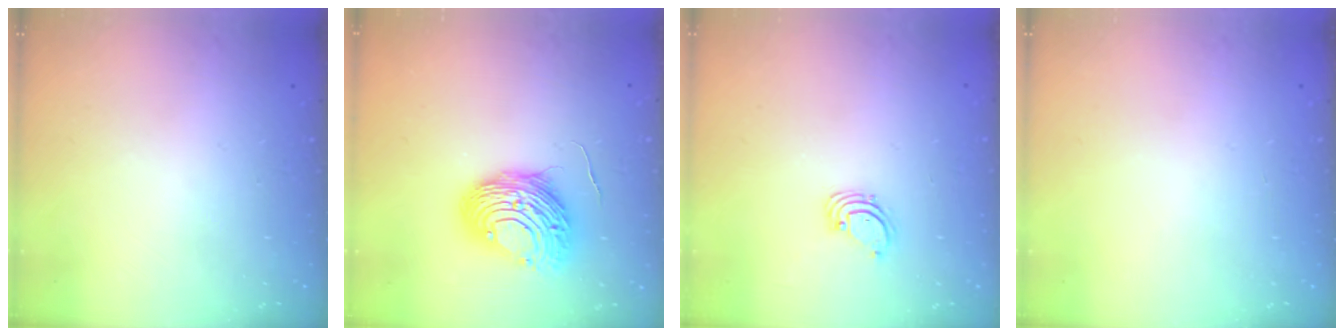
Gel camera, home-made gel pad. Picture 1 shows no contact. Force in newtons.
{"total": 12.2, "press": 12.2, "slide": 1.4}
{"total": 1.6, "press": 1.6, "slide": 0.1}
{"total": 0.0}